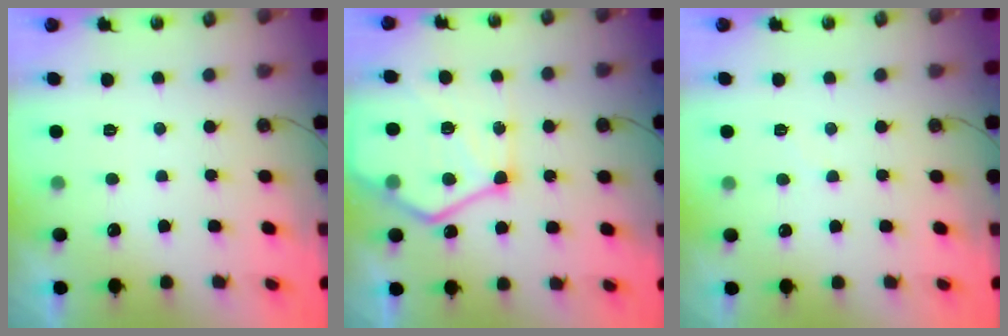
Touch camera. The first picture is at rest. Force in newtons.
{"total": 18.4, "press": 18.3, "slide": 2.0}
{"total": 6.7, "press": 6.7, "slide": 0.7}